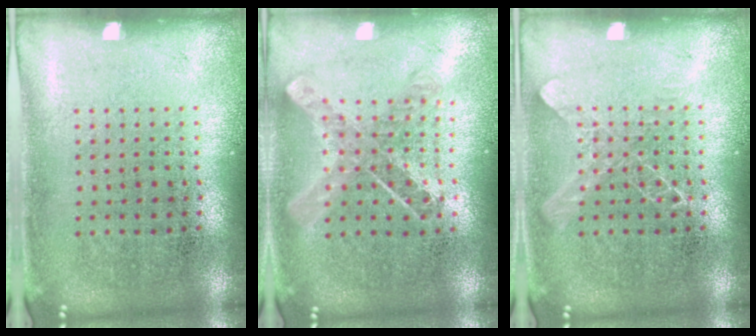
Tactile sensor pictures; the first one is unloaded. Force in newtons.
{"total": 0.9, "press": 0.8, "slide": 0.2}
{"total": 1.3, "press": 1.2, "slide": 0.3}